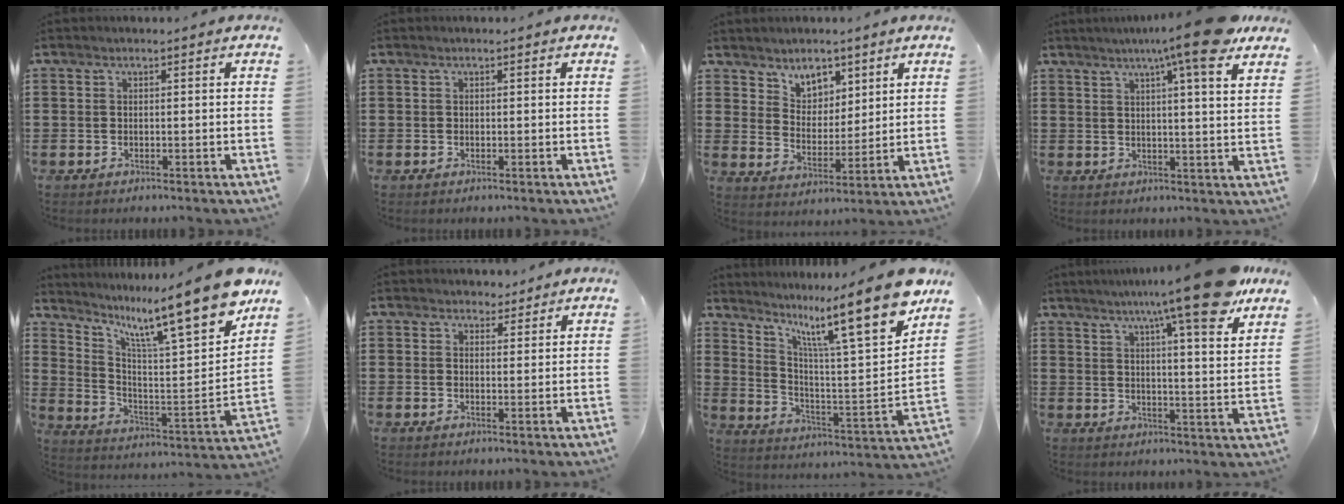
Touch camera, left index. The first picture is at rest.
{"total": 0.0}
{"total": 5.4, "force": [4.3, 3.2, 0.5], "torque": [-0.027, -0.011, 0.078]}
{"total": 10.2, "force": [7.3, -0.1, 7.1], "torque": [-0.117, -0.024, 0.117]}
{"total": 14.2, "force": [10.8, 1.4, 9.0], "torque": [-0.159, -0.092, 0.163]}
{"total": 2.6, "force": [2.2, 1.4, 0.0], "torque": [-0.001, 0.002, 0.040]}
{"total": 15.9, "force": [11.4, 1.9, 10.9], "torque": [-0.194, -0.084, 0.175]}
{"total": 13.6, "force": [9.9, 0.6, 9.3], "torque": [-0.158, -0.038, 0.155]}